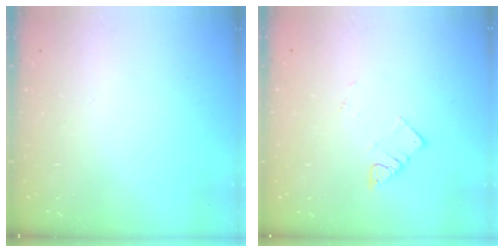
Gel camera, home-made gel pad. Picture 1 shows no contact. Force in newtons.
{"total": 4.1, "press": 4.1, "slide": 0.2}